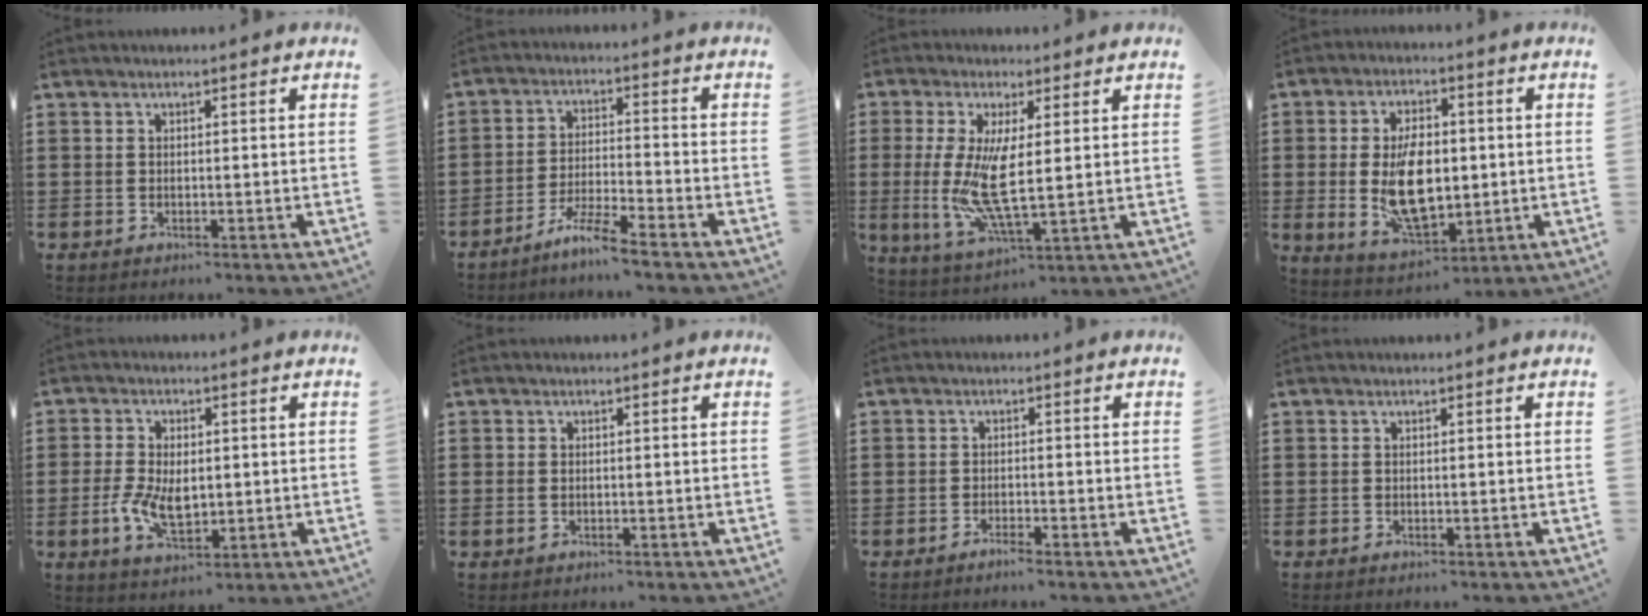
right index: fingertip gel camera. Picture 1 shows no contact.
{"total": 5.6, "force": [-4.9, -0.6, 2.6], "torque": [-0.065, -0.014, -0.099]}
{"total": 9.5, "force": [1.0, 2.3, 9.1], "torque": [-0.187, -0.025, 0.018]}
{"total": 10.6, "force": [-0.3, 5.8, 8.9], "torque": [-0.171, -0.007, -0.012]}
{"total": 6.4, "force": [-0.7, 3.6, 5.3], "torque": [-0.116, 0.000, -0.014]}
{"total": 0.6, "force": [-0.2, 0.4, 0.3], "torque": [-0.009, 0.002, -0.005]}
{"total": 1.4, "force": [-1.3, -0.2, 0.6], "torque": [-0.010, -0.001, -0.024]}
{"total": 0.0}